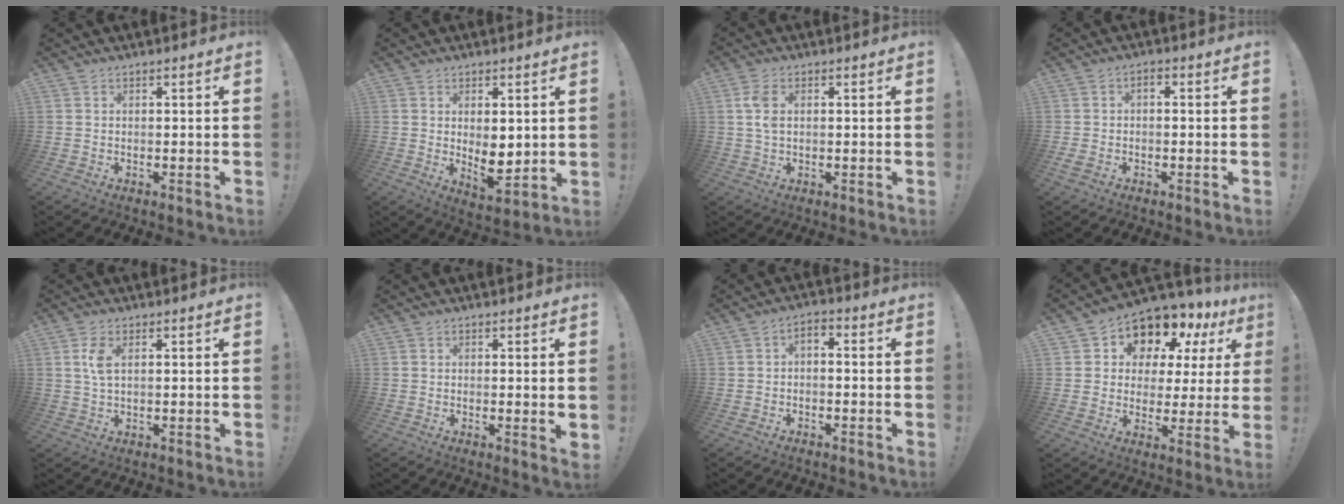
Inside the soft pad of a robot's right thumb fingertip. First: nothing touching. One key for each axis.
{"total": 7.1, "fx": 0.7, "fy": 4.1, "fz": 5.8, "tx": -0.076, "ty": -0.018, "tz": 0.019}
{"total": 4.9, "fx": 1.1, "fy": 2.9, "fz": 3.8, "tx": -0.067, "ty": 0.001, "tz": 0.017}
{"total": 2.4, "fx": -1.1, "fy": 1.4, "fz": 1.7, "tx": -0.038, "ty": 0.004, "tz": -0.021}
{"total": 4.5, "fx": 1.3, "fy": 2.0, "fz": 3.8, "tx": -0.068, "ty": -0.006, "tz": 0.018}
{"total": 1.6, "fx": 0.9, "fy": 0.0, "fz": 1.3, "tx": -0.009, "ty": -0.007, "tz": 0.012}
{"total": 2.6, "fx": -1.6, "fy": 1.2, "fz": 1.7, "tx": -0.038, "ty": 0.005, "tz": -0.031}
{"total": 10.3, "fx": 7.0, "fy": 6.5, "fz": 3.7, "tx": -0.052, "ty": -0.066, "tz": 0.127}